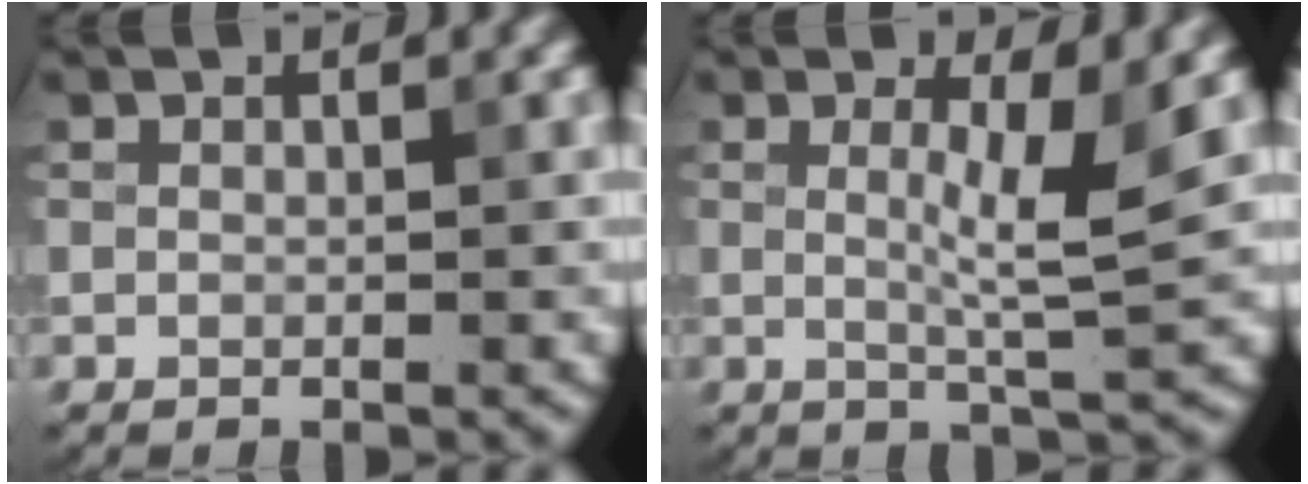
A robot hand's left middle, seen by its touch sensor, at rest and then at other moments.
{"total": 3.4, "force": [0.5, 0.3, 3.3], "torque": [-0.059, -0.005, 0.011]}